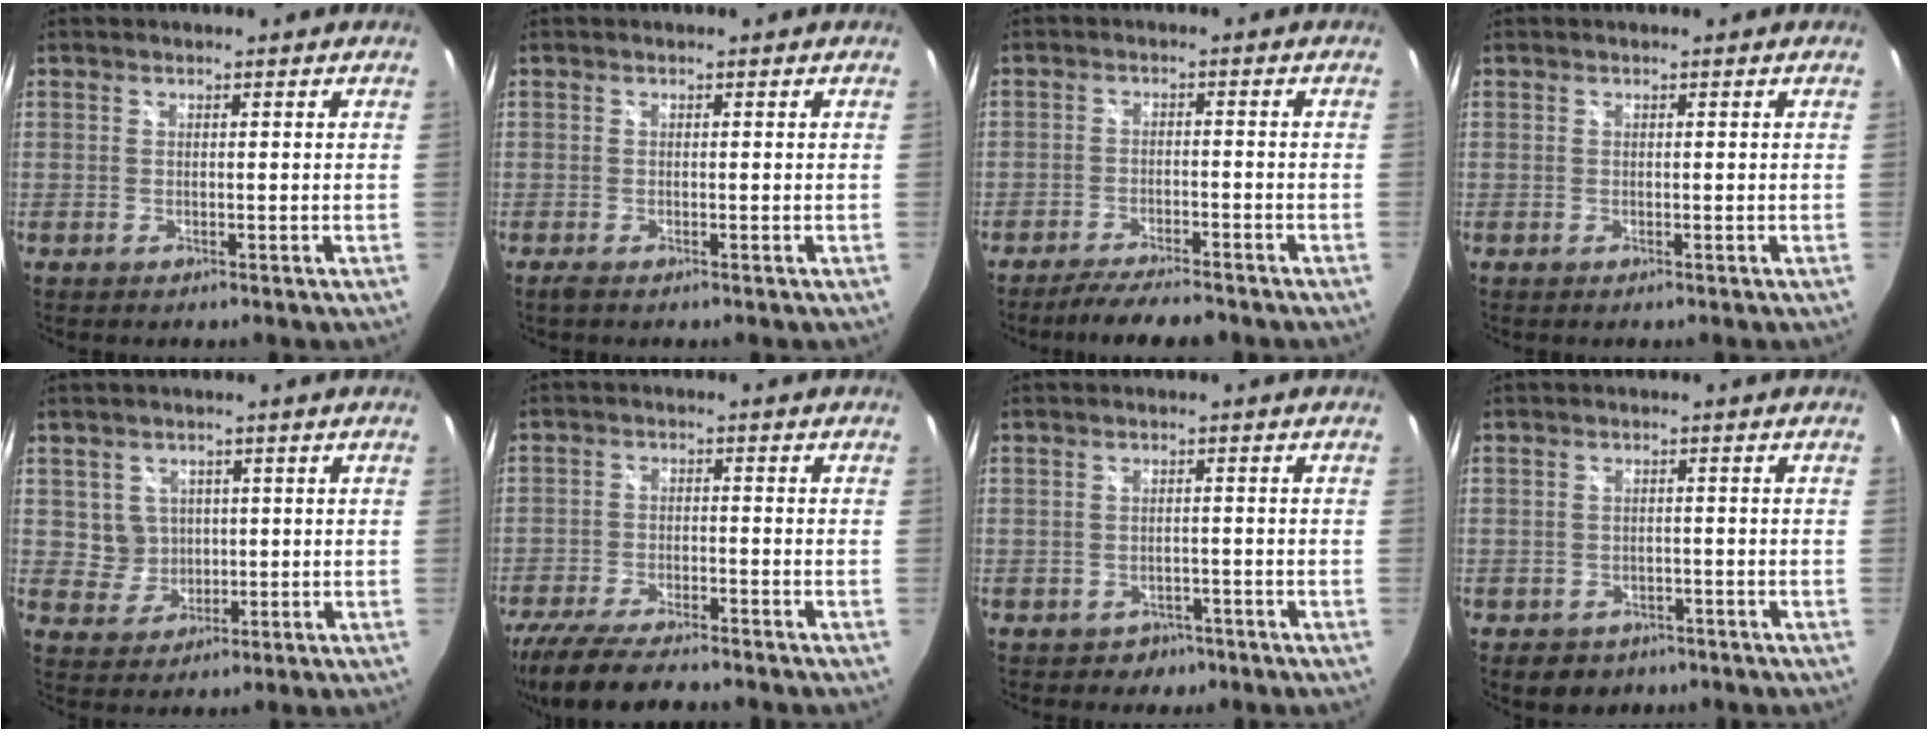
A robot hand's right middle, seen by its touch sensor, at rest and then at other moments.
{"total": 0.8, "force": [-0.5, 0.1, 0.6], "torque": [-0.014, -0.003, -0.011]}
{"total": 7.3, "force": [-6.5, 1.2, 3.0], "torque": [-0.073, -0.006, -0.104]}
{"total": 0.0}
{"total": 4.6, "force": [1.0, 4.5, 0.6], "torque": [-0.013, 0.010, 0.027]}
{"total": 13.6, "force": [-11.6, 2.6, 6.6], "torque": [-0.153, -0.033, -0.198]}
{"total": 3.5, "force": [-2.2, 2.7, 0.4], "torque": [-0.015, 0.001, -0.028]}
{"total": 5.3, "force": [-3.2, 3.8, 1.9], "torque": [-0.039, -0.005, -0.038]}